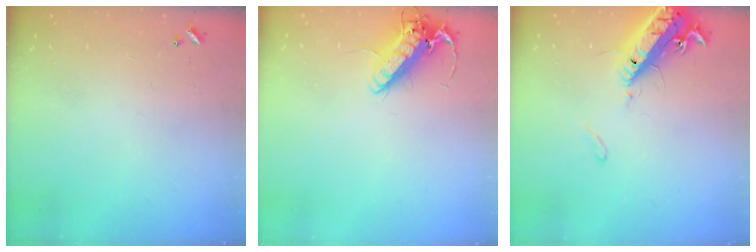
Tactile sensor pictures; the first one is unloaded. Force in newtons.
{"total": 13.5, "press": 13.2, "slide": 2.7}
{"total": 16.2, "press": 15.7, "slide": 3.6}